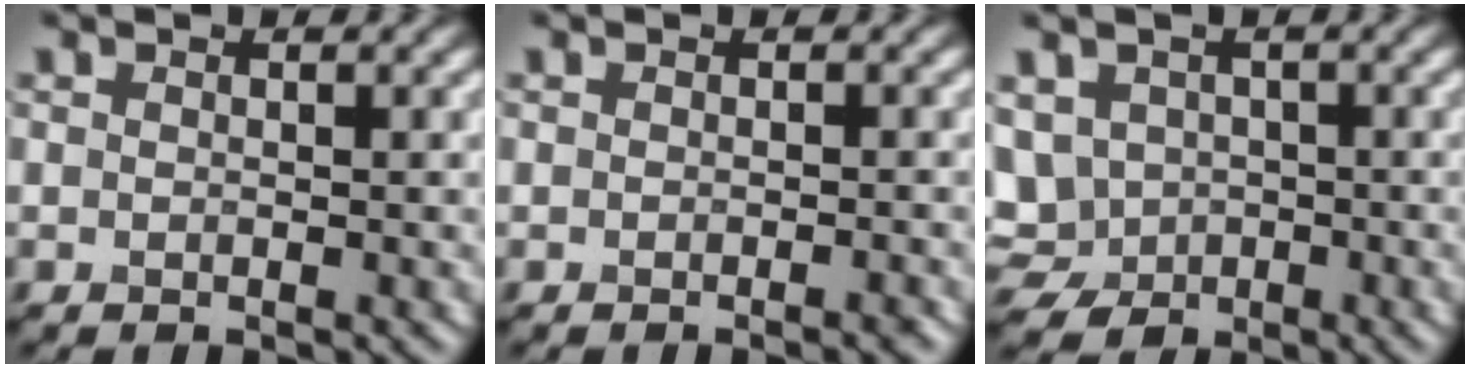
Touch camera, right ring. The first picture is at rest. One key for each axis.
{"total": 0.8, "fx": -0.5, "fy": 0.1, "fz": 0.5, "tx": -0.005, "ty": -0.001, "tz": -0.009}
{"total": 6.7, "fx": -0.9, "fy": 5.9, "fz": 2.9, "tx": -0.071, "ty": -0.010, "tz": -0.029}